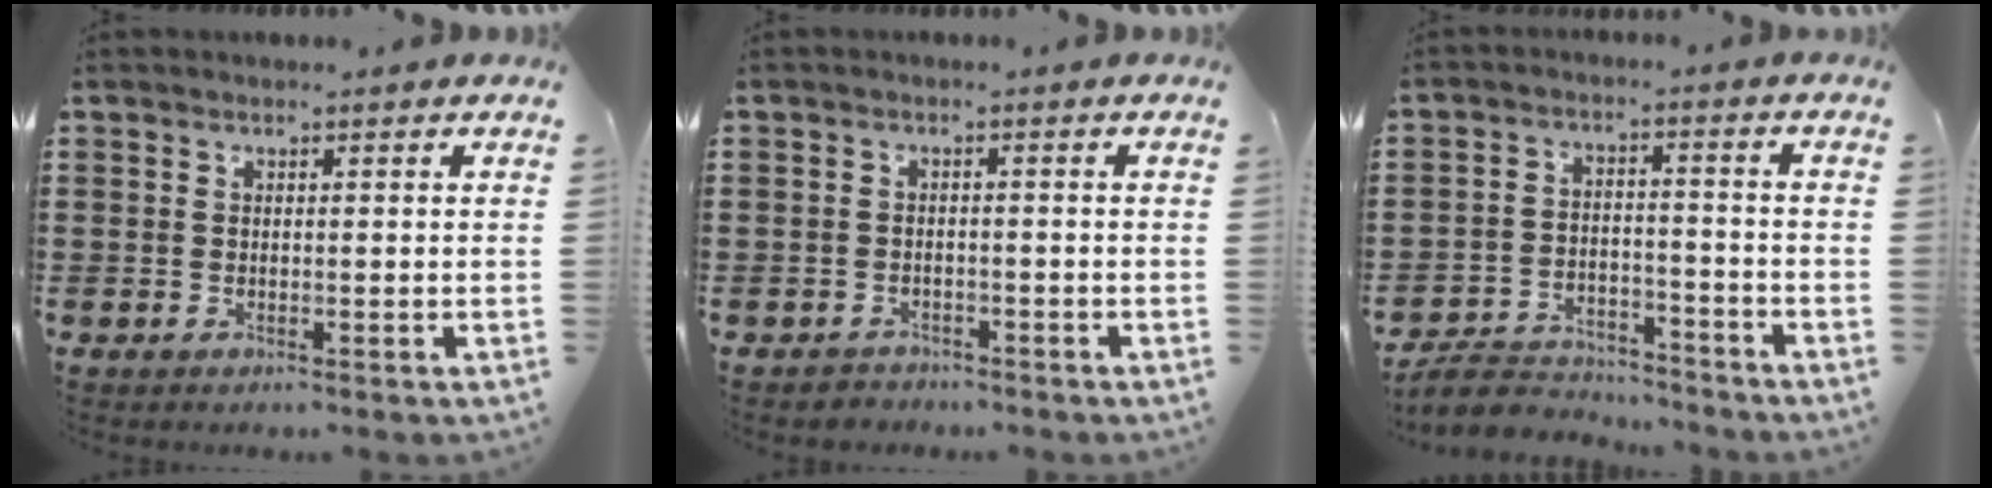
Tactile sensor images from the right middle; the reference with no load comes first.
{"total": 1.4, "force": [-1.3, 0.5, -0.2], "torque": [-0.002, 0.003, -0.030]}
{"total": 5.6, "force": [-5.4, 1.2, 0.8], "torque": [-0.025, 0.009, -0.111]}